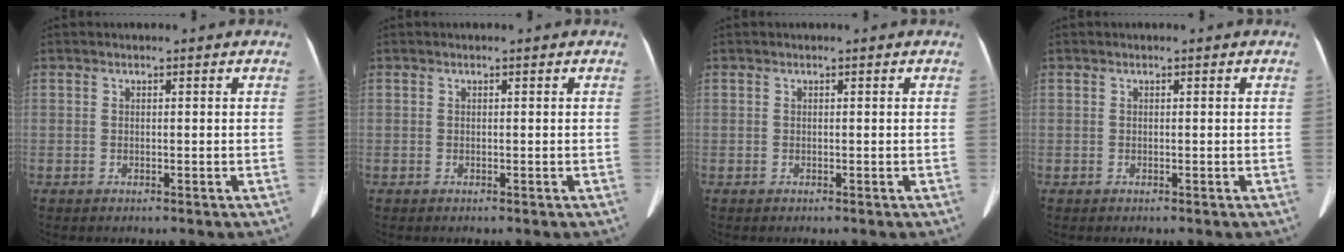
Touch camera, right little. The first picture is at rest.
{"total": 0.0}
{"total": 0.0}
{"total": 0.0}